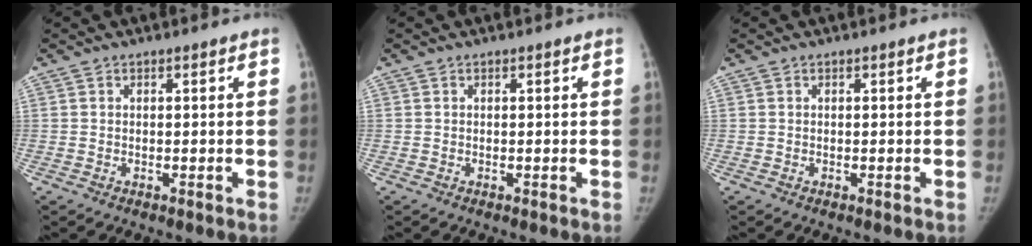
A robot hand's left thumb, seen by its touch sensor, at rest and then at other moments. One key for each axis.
{"total": 0.0}
{"total": 0.0}